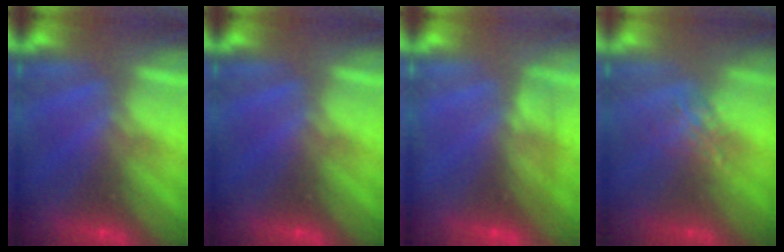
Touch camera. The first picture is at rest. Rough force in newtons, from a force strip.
{"total": 0.0}
{"total": 2.2}
{"total": 1.9}